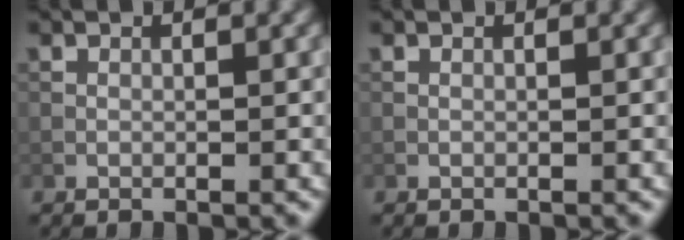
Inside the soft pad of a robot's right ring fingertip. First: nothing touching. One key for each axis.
{"total": 0.0}